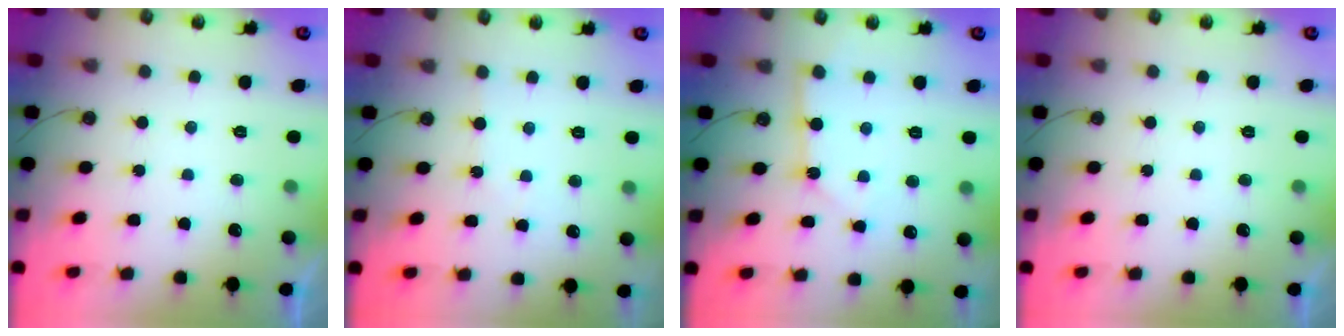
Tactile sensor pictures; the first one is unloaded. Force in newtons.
{"total": 2.5, "press": 2.5, "slide": 0.4}
{"total": 2.8, "press": 2.8, "slide": 0.1}
{"total": 0.0}